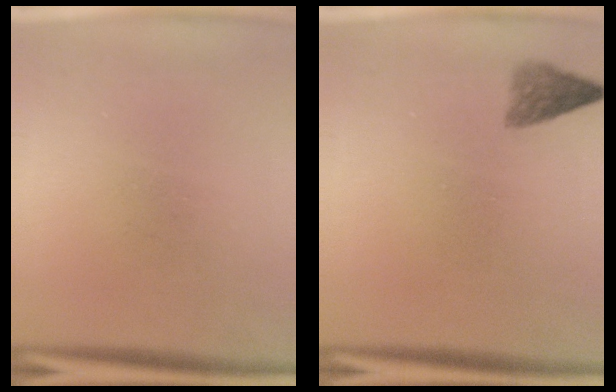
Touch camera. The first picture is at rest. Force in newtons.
{"total": 2.3}